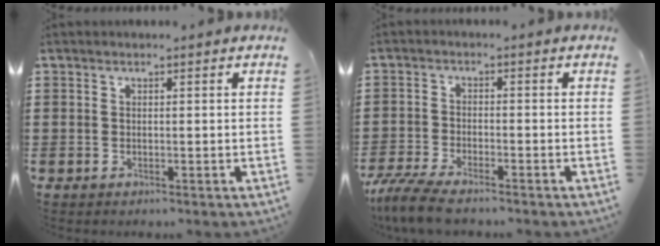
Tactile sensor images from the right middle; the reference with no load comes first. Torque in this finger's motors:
{"motor_torque": [1.20, -0.44, 0.42, 0.13]}